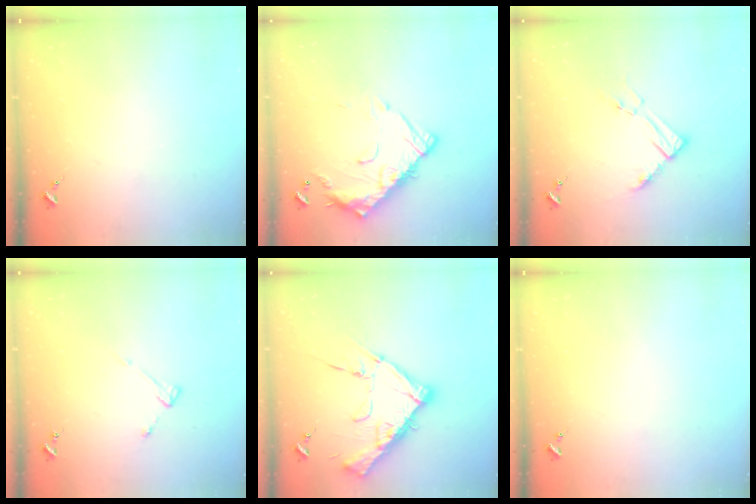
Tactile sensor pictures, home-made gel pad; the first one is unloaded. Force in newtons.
{"total": 15.4, "press": 15.4, "slide": 1.4}
{"total": 8.6, "press": 8.5, "slide": 0.9}
{"total": 4.2, "press": 4.2, "slide": 0.4}
{"total": 15.4, "press": 15.4, "slide": 0.4}
{"total": 0.0}